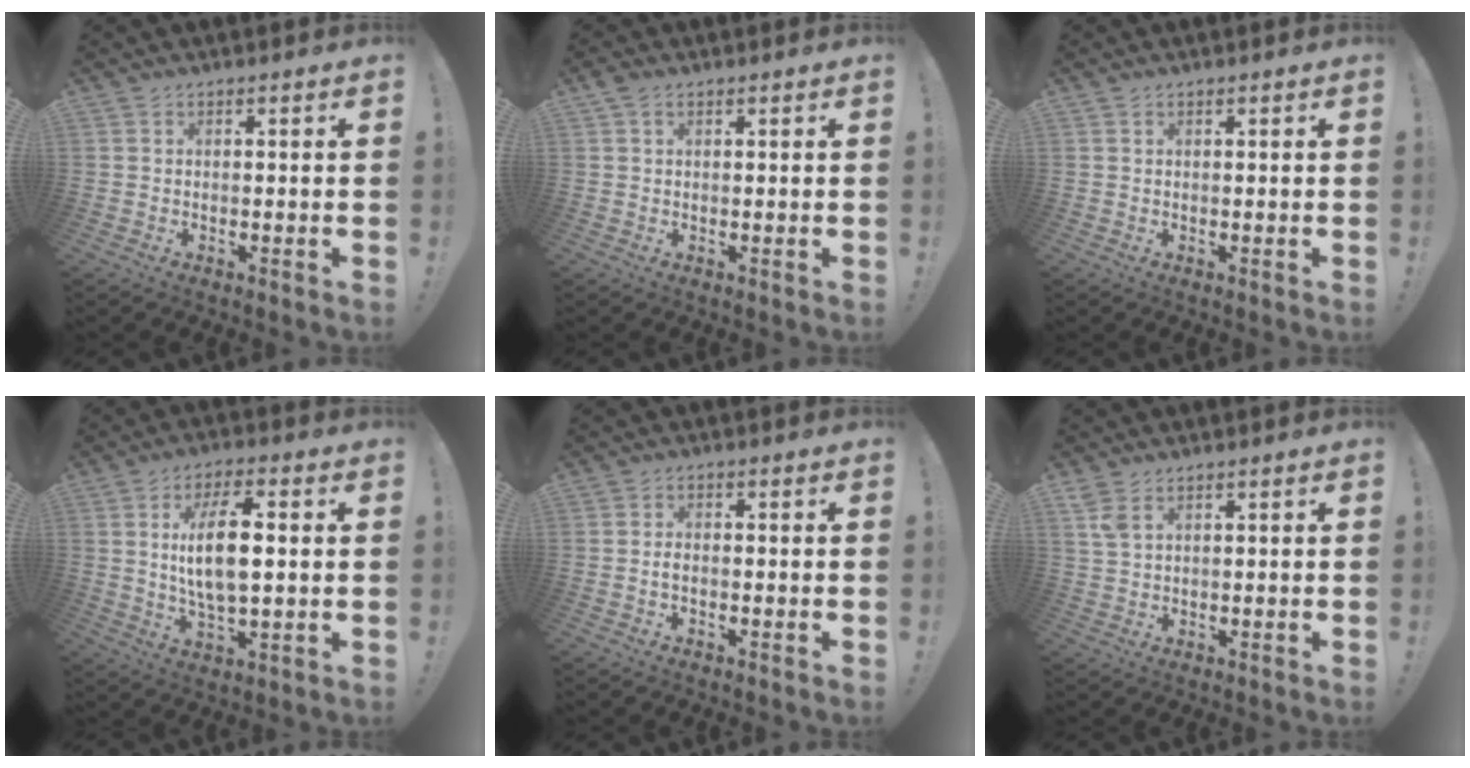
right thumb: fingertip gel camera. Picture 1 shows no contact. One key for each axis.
{"total": 1.8, "fx": 1.0, "fy": 1.1, "fz": 1.1, "tx": -0.032, "ty": 0.006, "tz": 0.020}
{"total": 0.0}
{"total": 13.3, "fx": 1.8, "fy": 5.5, "fz": 12.0, "tx": -0.222, "ty": -0.004, "tz": 0.023}
{"total": 1.6, "fx": -0.5, "fy": 0.7, "fz": 1.3, "tx": -0.028, "ty": 0.005, "tz": -0.008}
{"total": 3.7, "fx": 2.2, "fy": 1.6, "fz": 2.4, "tx": -0.043, "ty": -0.008, "tz": 0.041}